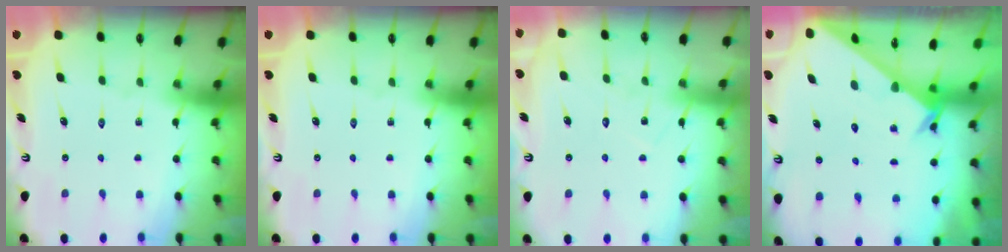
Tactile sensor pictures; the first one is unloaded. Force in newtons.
{"total": 0.0}
{"total": 7.7, "press": 7.7, "slide": 0.5}
{"total": 2.1, "press": 2.1, "slide": 0.1}